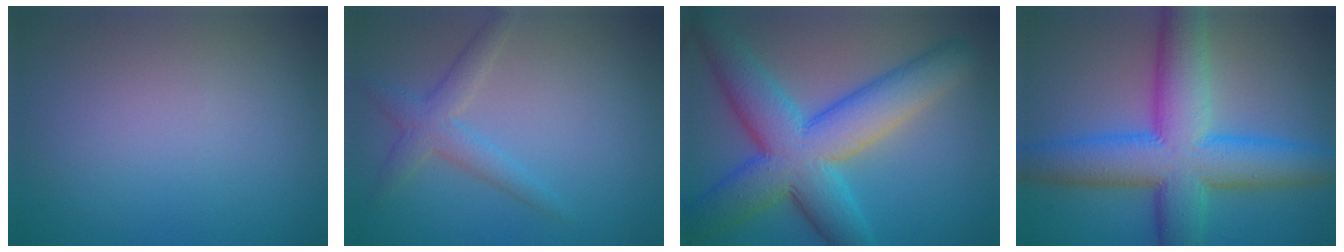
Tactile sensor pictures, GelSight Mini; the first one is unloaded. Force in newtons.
{"total": 2.8, "press": 2.8, "slide": 0.1}
{"total": 10.9, "press": 10.9, "slide": 0.1}
{"total": 11.2, "press": 11.2, "slide": 0.2}